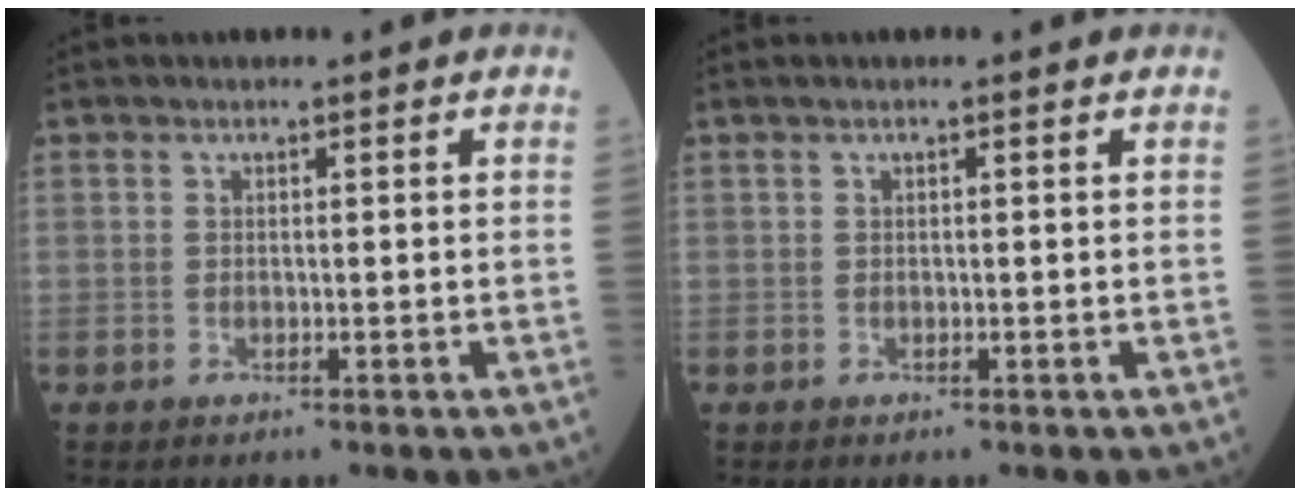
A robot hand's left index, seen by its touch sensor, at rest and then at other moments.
{"total": 0.6, "force": [0.3, -0.2, 0.5], "torque": [-0.017, 0.011, 0.007]}